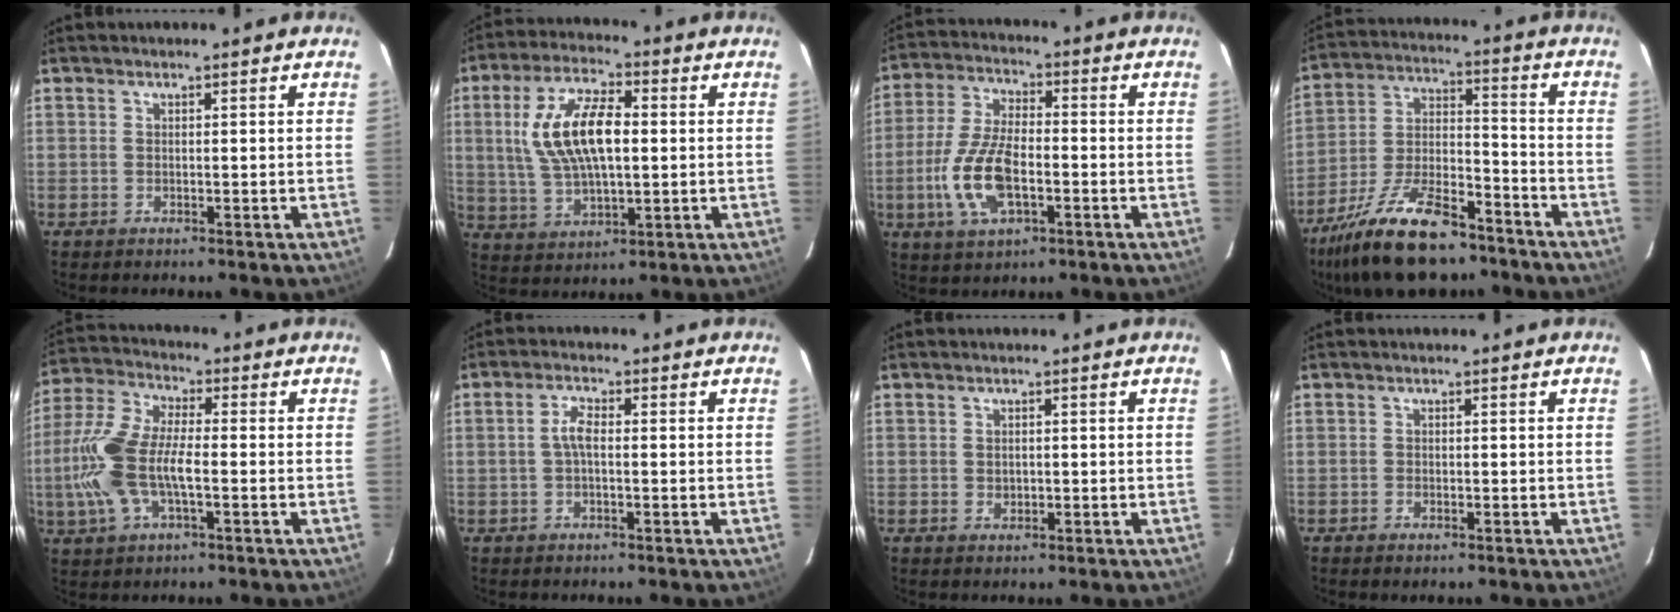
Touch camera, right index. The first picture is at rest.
{"total": 14.2, "force": [1.8, 6.3, 12.6], "torque": [-0.247, 0.012, 0.041]}
{"total": 12.5, "force": [-3.5, 5.6, 10.6], "torque": [-0.230, 0.000, -0.064]}
{"total": 20.2, "force": [-14.5, 7.8, 11.7], "torque": [-0.234, -0.010, -0.246]}
{"total": 13.8, "force": [-2.5, 5.8, 12.2], "torque": [-0.275, 0.006, -0.052]}
{"total": 2.8, "force": [-0.2, 1.0, 2.6], "torque": [-0.054, 0.008, -0.004]}
{"total": 1.3, "force": [0.0, 1.2, 0.5], "torque": [-0.005, 0.001, 0.003]}
{"total": 0.8, "force": [-0.6, 0.5, 0.4], "torque": [-0.008, -0.003, -0.012]}